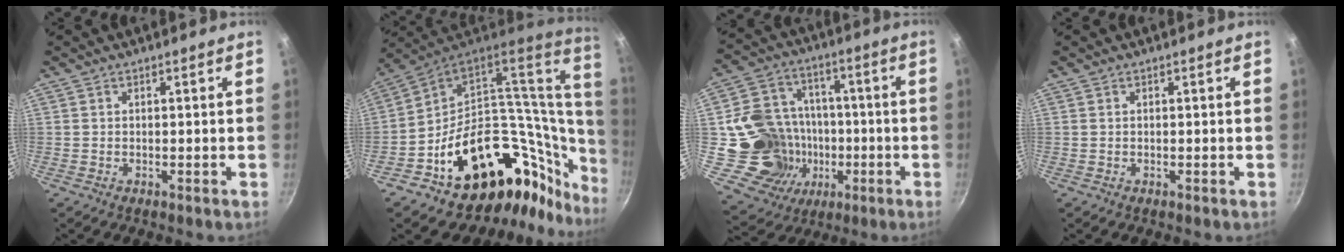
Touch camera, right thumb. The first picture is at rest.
{"total": 33.4, "force": [1.2, 25.1, 22.0], "torque": [-0.281, 0.010, 0.040]}
{"total": 19.1, "force": [-2.3, 17.2, 7.8], "torque": [-0.114, 0.039, -0.028]}
{"total": 0.0}